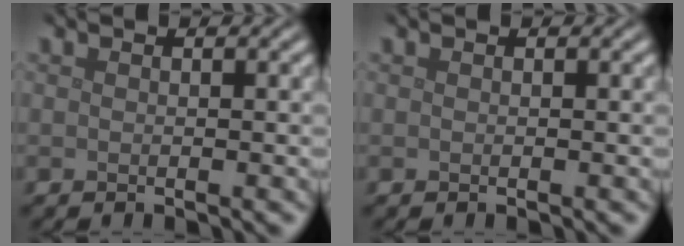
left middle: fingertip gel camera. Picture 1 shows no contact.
{"total": 0.0}